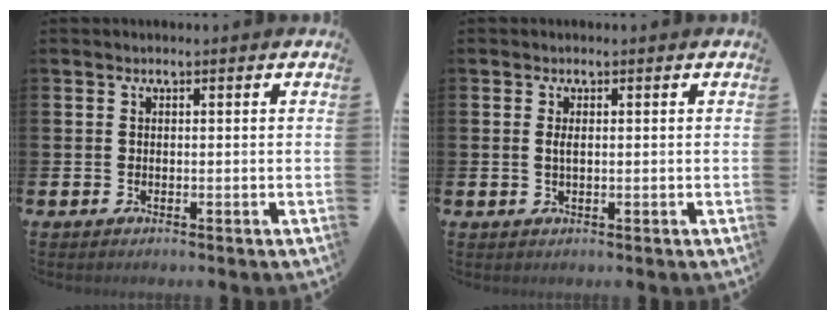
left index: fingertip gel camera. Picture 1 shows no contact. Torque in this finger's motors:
{"motor_torque": [0.37, 0.01, 0.04, 0.06]}